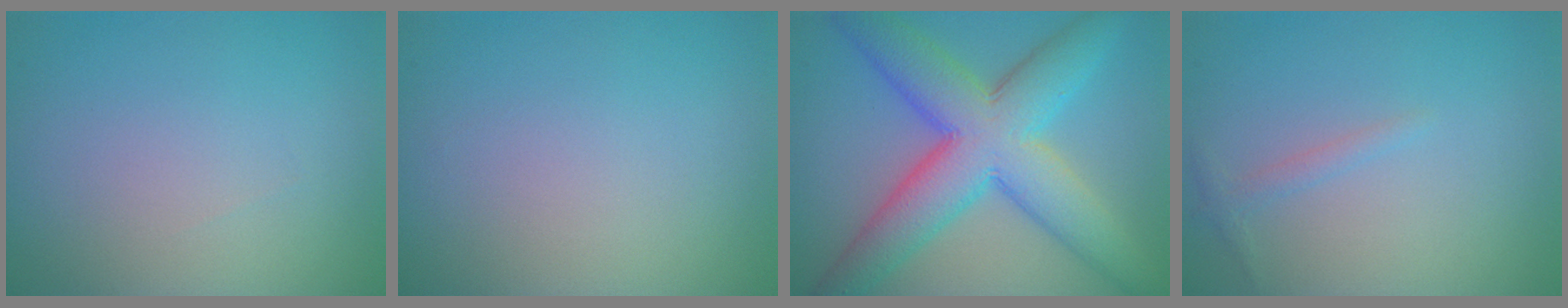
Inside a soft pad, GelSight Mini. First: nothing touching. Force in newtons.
{"total": 0.0}
{"total": 10.2, "press": 10.2, "slide": 0.2}
{"total": 0.9, "press": 0.9, "slide": 0.1}